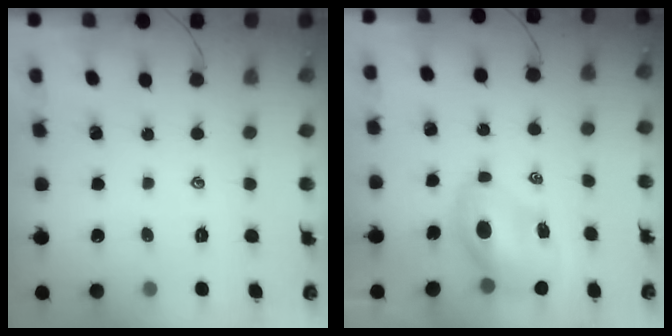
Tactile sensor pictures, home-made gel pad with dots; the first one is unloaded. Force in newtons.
{"total": 7.5, "press": 7.2, "slide": 2.1}